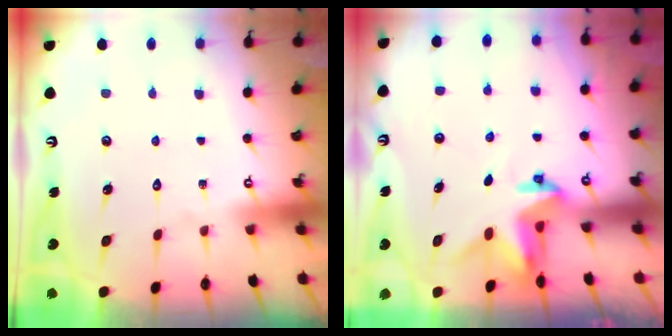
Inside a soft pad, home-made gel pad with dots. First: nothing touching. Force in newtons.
{"total": 3.4, "press": 3.4, "slide": 0.1}